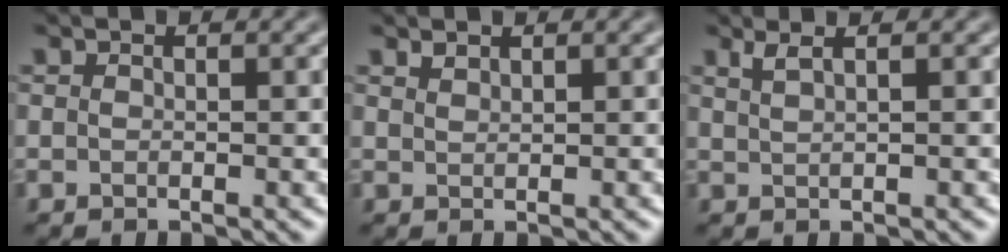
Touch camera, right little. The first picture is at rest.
{"total": 1.1, "force": [1.1, -0.1, -0.3], "torque": [-0.001, 0.003, 0.020]}
{"total": 1.7, "force": [1.2, -1.2, 0.0], "torque": [-0.005, 0.007, 0.024]}